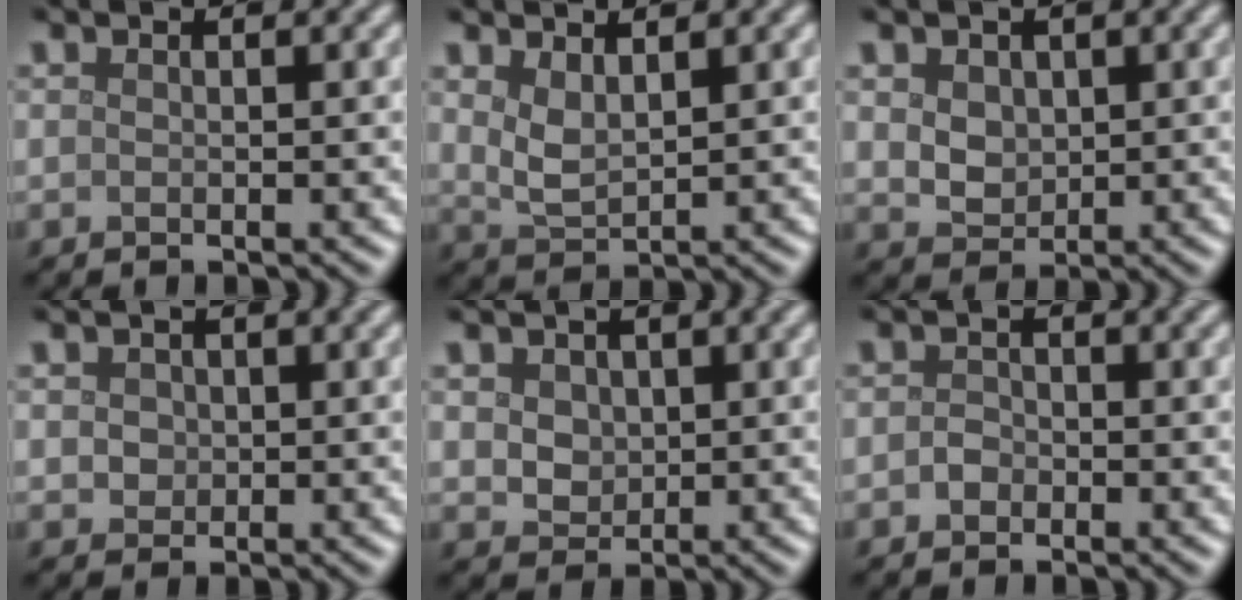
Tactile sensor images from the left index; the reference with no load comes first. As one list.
[{"total": 2.4, "force": [1.3, 1.0, 1.7], "torque": [-0.043, -0.003, 0.030]}, {"total": 3.2, "force": [1.2, 2.4, 1.7], "torque": [-0.042, 0.008, 0.026]}, {"total": 1.4, "force": [0.3, 1.3, 0.6], "torque": [-0.006, 0.001, 0.004]}, {"total": 3.0, "force": [1.2, 2.3, 1.5], "torque": [-0.038, 0.007, 0.026]}, {"total": 1.1, "force": [-0.5, 0.9, 0.4], "torque": [-0.006, 0.000, -0.012]}]